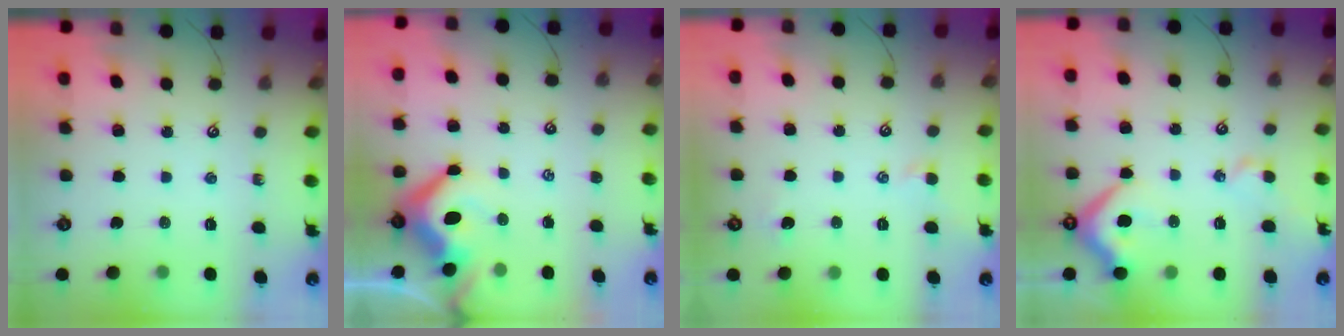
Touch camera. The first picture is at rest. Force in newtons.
{"total": 6.7, "press": 6.6, "slide": 1.3}
{"total": 0.6, "press": 0.4, "slide": 0.5}
{"total": 8.1, "press": 7.9, "slide": 1.4}